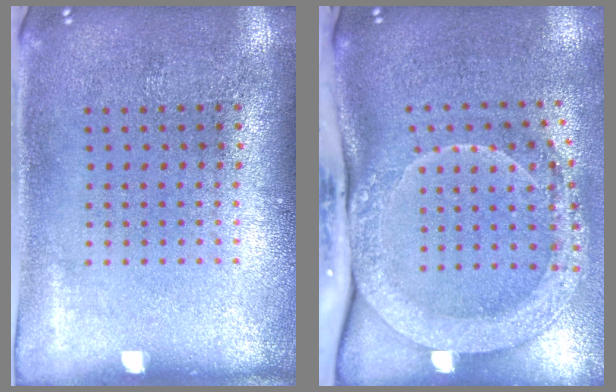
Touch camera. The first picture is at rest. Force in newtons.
{"total": 2.4, "press": 2.1, "slide": 1.1}